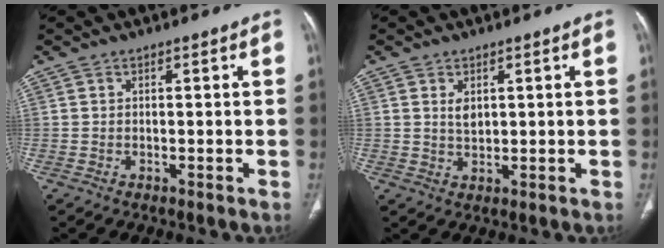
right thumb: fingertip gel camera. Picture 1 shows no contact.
{"total": 1.7, "force": [0.6, 1.1, 1.2], "torque": [-0.018, -0.005, 0.015]}